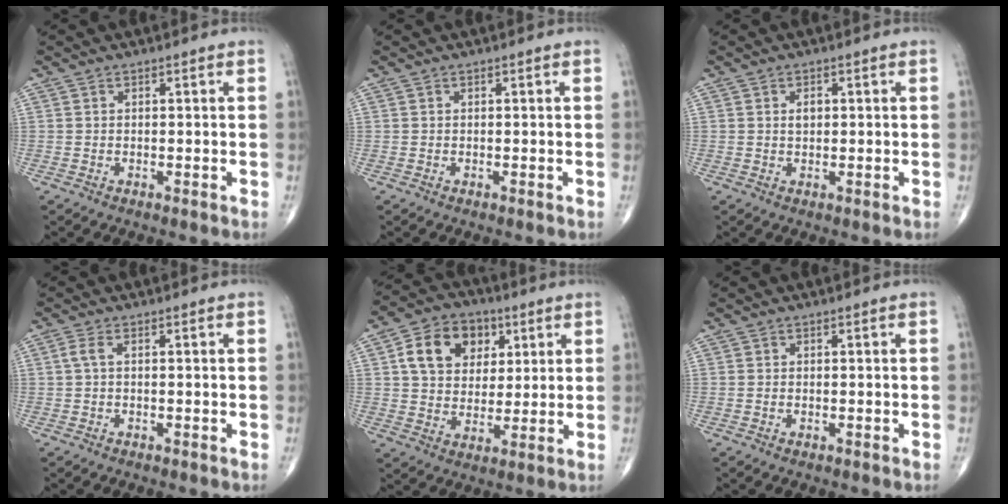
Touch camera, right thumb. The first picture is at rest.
{"total": 0.0}
{"total": 1.8, "force": [0.4, 1.2, 1.3], "torque": [-0.016, 0.001, 0.005]}
{"total": 1.8, "force": [0.2, 0.6, 1.6], "torque": [-0.046, 0.007, 0.004]}
{"total": 13.0, "force": [4.4, 9.8, 7.3], "torque": [-0.089, -0.002, 0.071]}
{"total": 0.0}